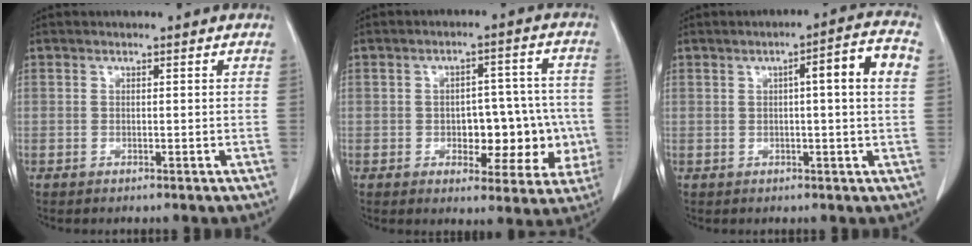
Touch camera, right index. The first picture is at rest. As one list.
[{"total": 12.2, "force": [-2.2, 6.6, 10.0], "torque": [-0.118, 0.036, -0.012]}, {"total": 7.6, "force": [1.4, 0.3, 7.5], "torque": [-0.111, 0.018, 0.016]}]